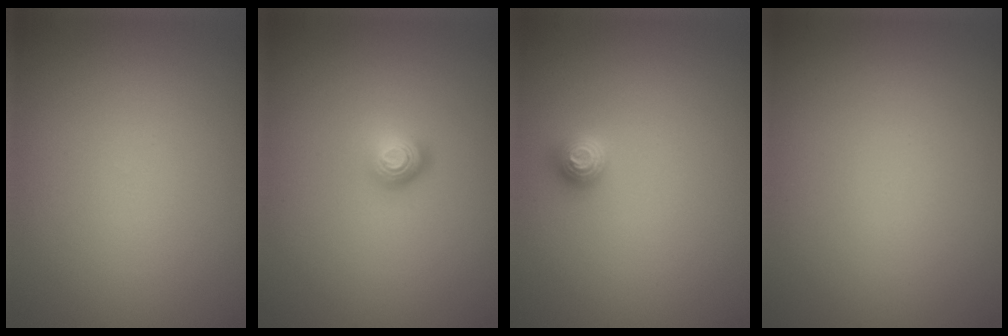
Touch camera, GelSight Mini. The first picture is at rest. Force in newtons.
{"total": 1.9, "press": 1.3, "slide": 1.4}
{"total": 1.1, "press": 1.1, "slide": 0.4}
{"total": 0.0}